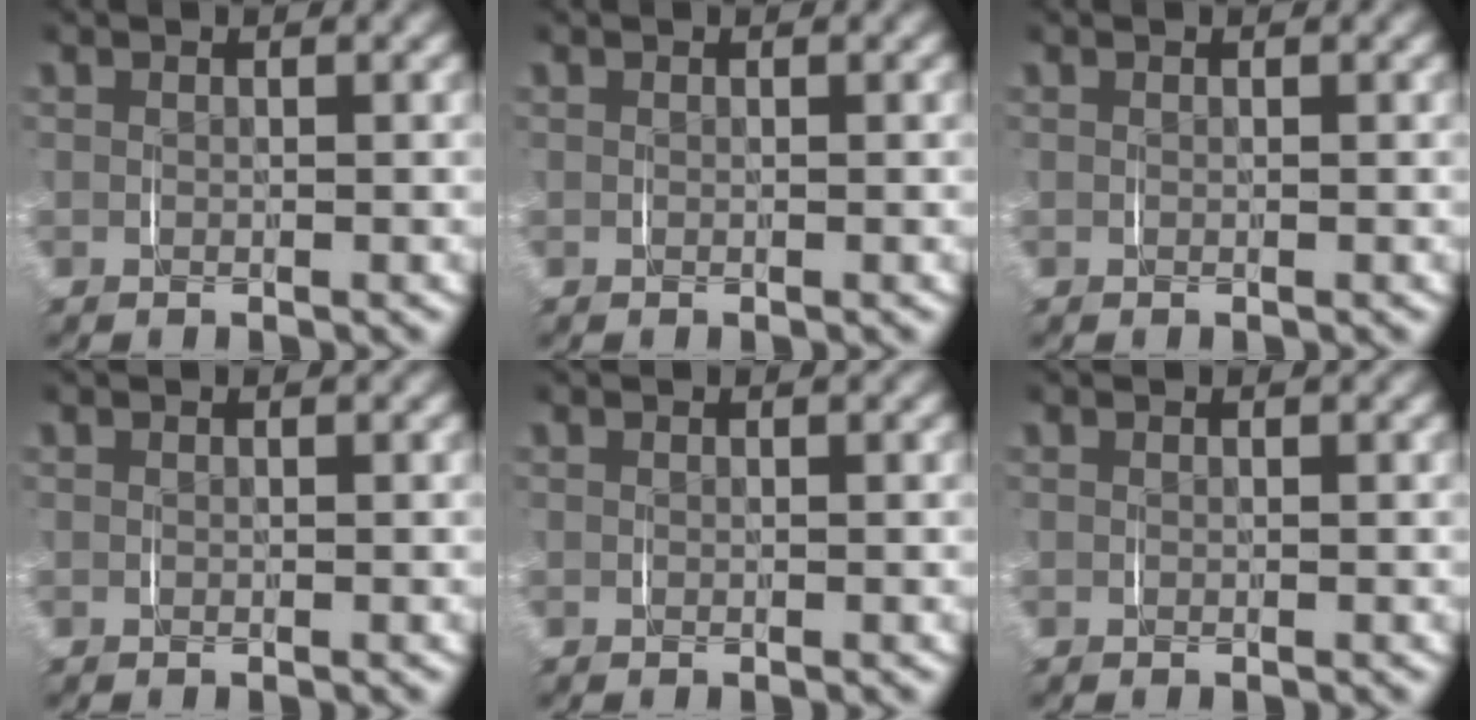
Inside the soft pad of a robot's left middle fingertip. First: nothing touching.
{"total": 0.0}
{"total": 0.0}
{"total": 0.0}
{"total": 0.0}
{"total": 0.0}